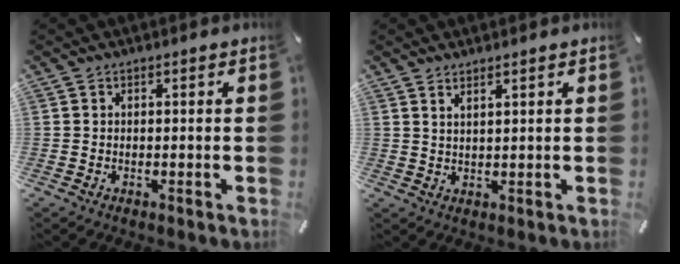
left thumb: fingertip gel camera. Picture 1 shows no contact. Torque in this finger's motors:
{"motor_torque": [0.12, -0.03, 0.06, 0.08, 0.05]}